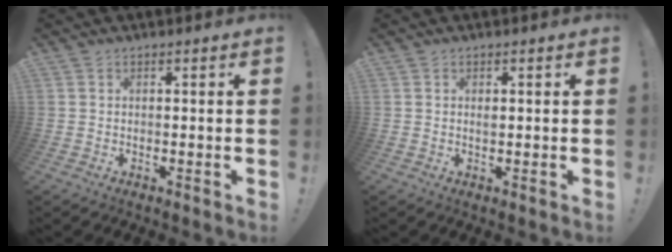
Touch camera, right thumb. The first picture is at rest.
{"total": 0.6, "force": [0.3, 0.4, 0.4], "torque": [-0.002, -0.002, 0.003]}